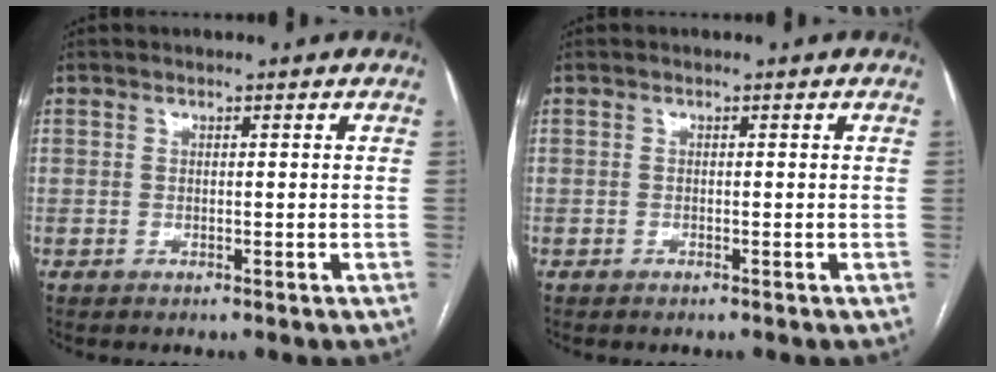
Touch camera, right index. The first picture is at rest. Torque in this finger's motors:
{"motor_torque": [0.00, -0.01, 0.06, 0.01]}